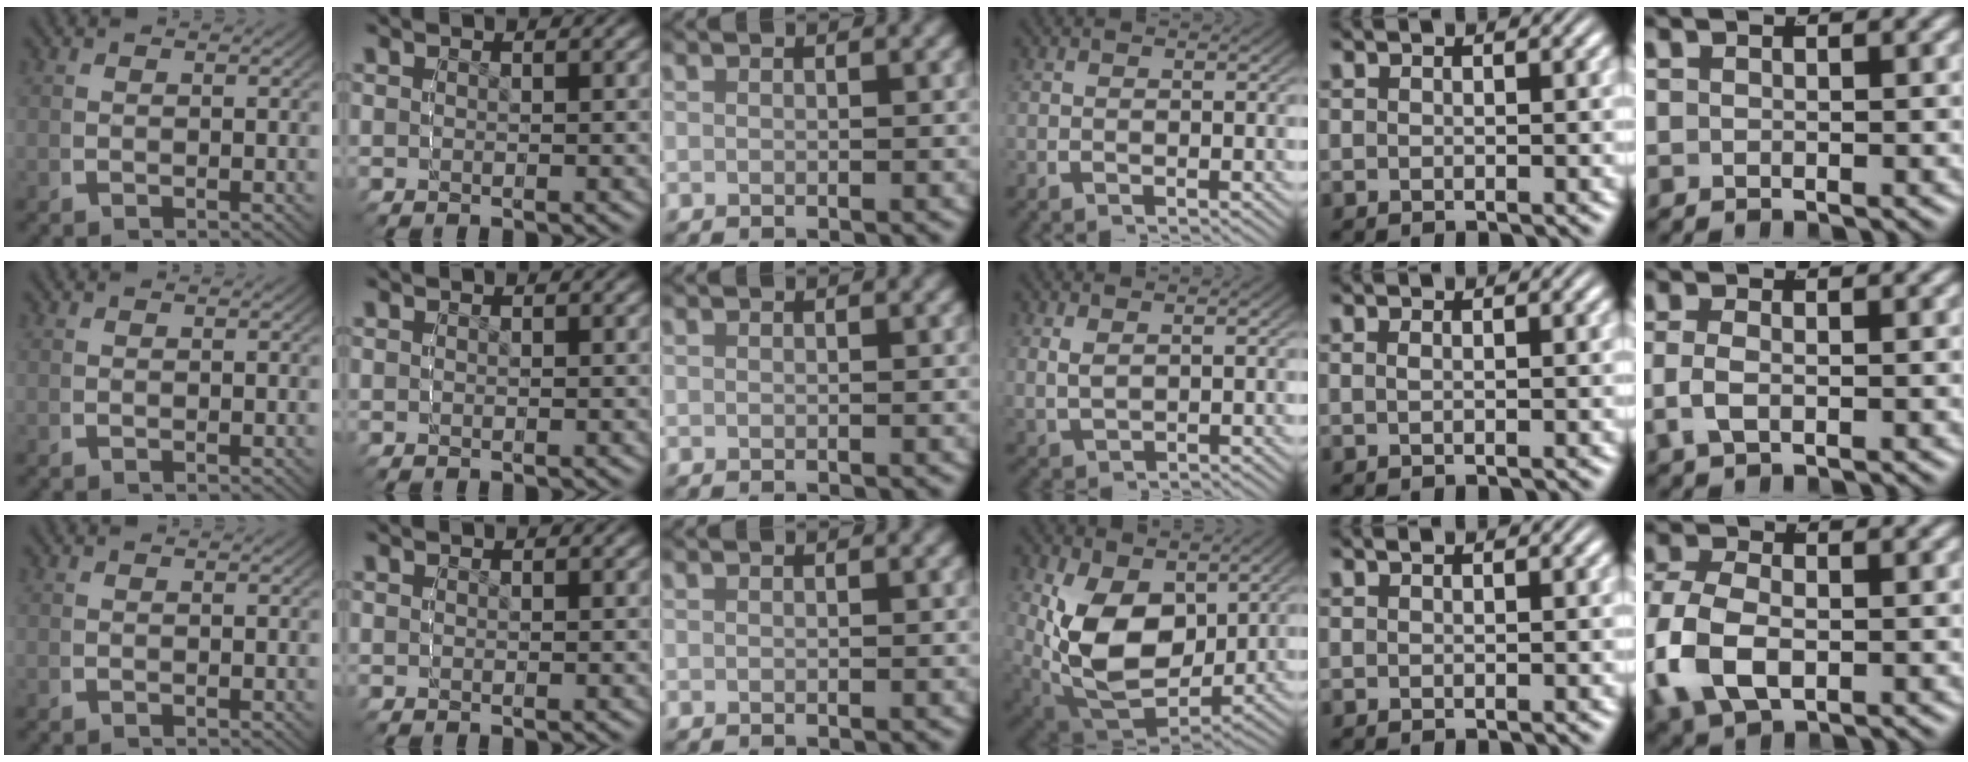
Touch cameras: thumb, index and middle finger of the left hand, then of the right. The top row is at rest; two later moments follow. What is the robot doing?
{"motion": "grasp_and_lifting", "object": "sponge"}